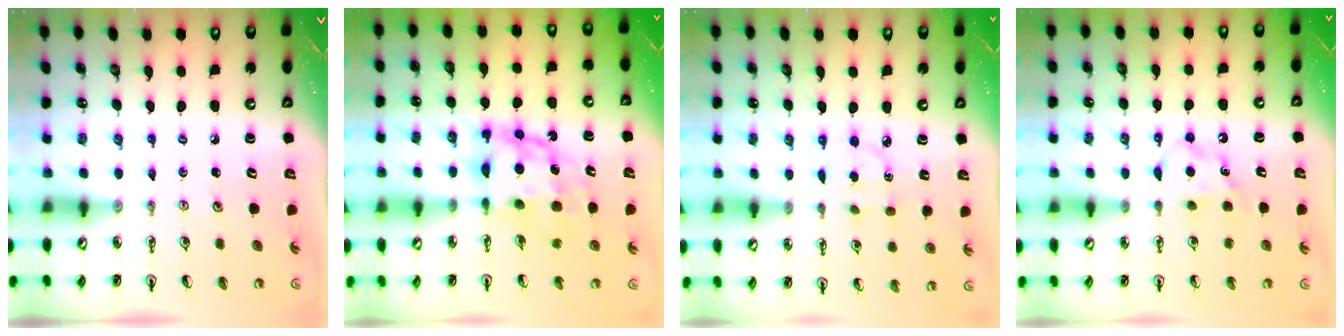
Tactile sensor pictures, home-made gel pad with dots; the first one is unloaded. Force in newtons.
{"total": 9.0, "press": 9.0, "slide": 1.0}
{"total": 3.1, "press": 3.1, "slide": 0.3}
{"total": 5.8, "press": 5.8, "slide": 0.6}